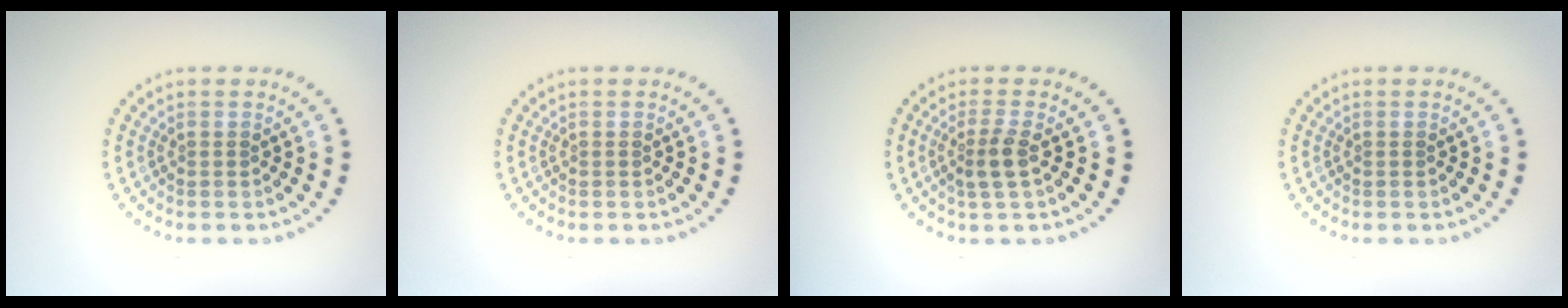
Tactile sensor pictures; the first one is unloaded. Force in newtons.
{"total": 0.0}
{"total": 2.2, "press": 1.9, "slide": 1.2}
{"total": 0.0}